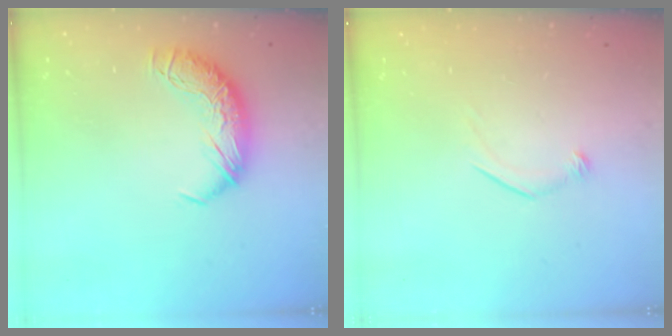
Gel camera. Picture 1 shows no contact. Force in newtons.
{"total": 7.8, "press": 7.8, "slide": 0.6}